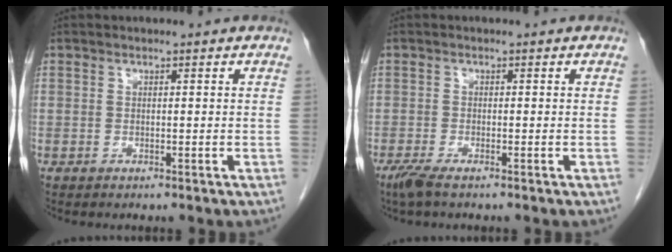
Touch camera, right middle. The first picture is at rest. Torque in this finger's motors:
{"motor_torque": [-0.29, -0.04, 0.05, 0.03]}